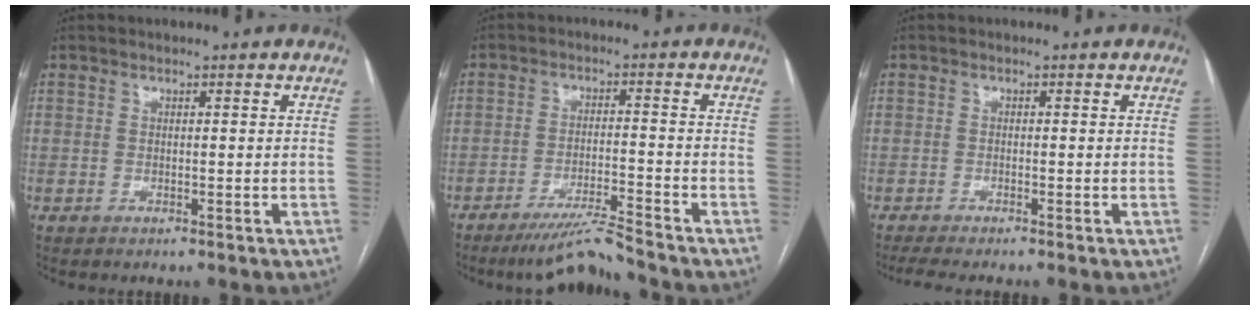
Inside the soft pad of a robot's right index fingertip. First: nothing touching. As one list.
[{"total": 6.2, "force": [-5.6, -1.2, 2.3], "torque": [-0.038, -0.017, -0.100]}, {"total": 2.0, "force": [-1.8, 0.0, 1.0], "torque": [-0.022, -0.006, -0.036]}]